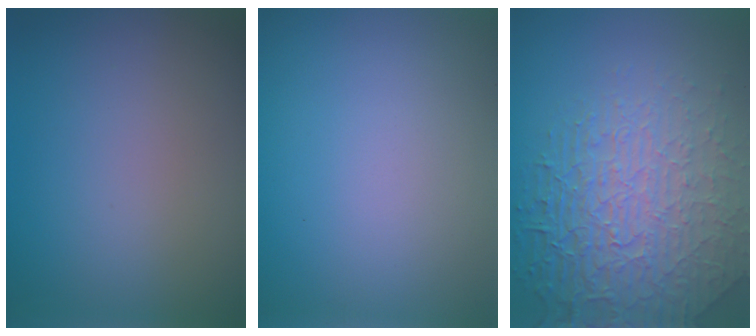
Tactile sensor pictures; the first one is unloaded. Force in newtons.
{"total": 0.0}
{"total": 7.8, "press": 5.9, "slide": 5.1}